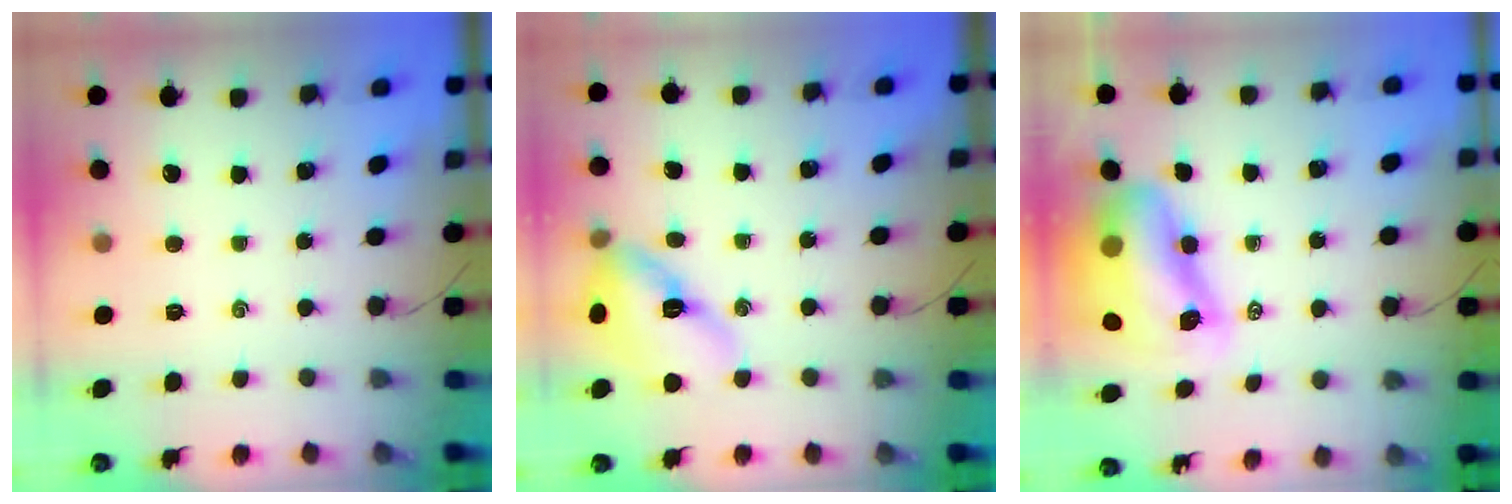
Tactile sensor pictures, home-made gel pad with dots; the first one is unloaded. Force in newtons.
{"total": 14.6, "press": 14.4, "slide": 2.5}
{"total": 13.5, "press": 13.0, "slide": 3.7}